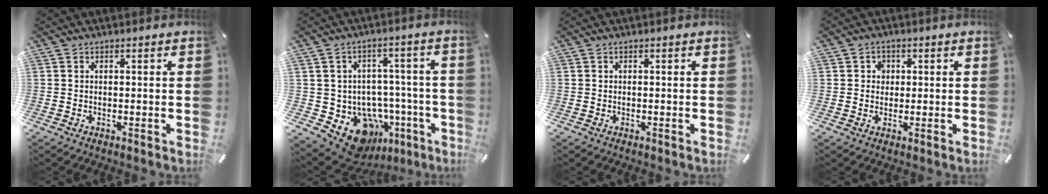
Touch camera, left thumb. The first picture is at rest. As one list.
[{"total": 12.8, "force": [-6.1, 9.5, 6.0], "torque": [-0.080, 0.026, -0.089]}, {"total": 0.0}, {"total": 2.7, "force": [0.2, 2.7, 0.7], "torque": [-0.001, 0.002, -0.003]}]